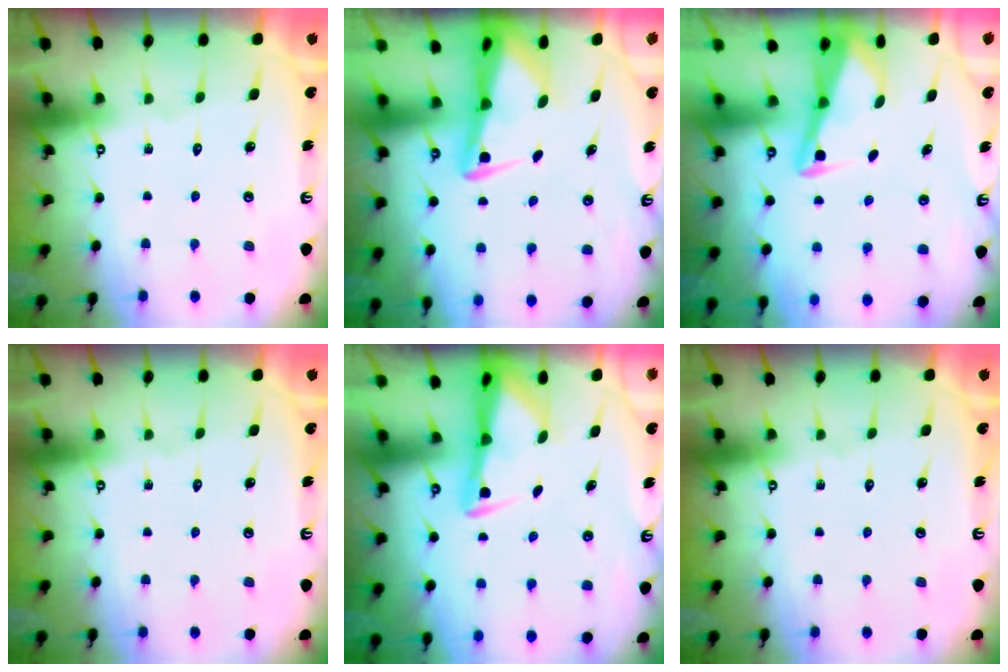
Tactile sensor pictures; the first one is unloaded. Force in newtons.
{"total": 3.0, "press": 2.9, "slide": 0.6}
{"total": 2.9, "press": 2.8, "slide": 0.4}
{"total": 0.0}
{"total": 2.8, "press": 2.8, "slide": 0.5}
{"total": 0.0}